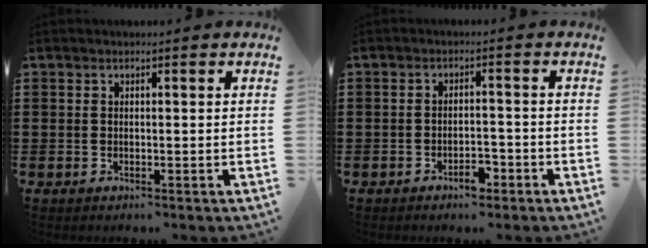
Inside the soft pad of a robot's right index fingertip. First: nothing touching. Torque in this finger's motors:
{"motor_torque": [-0.13, 0.21, 0.14, 0.03]}